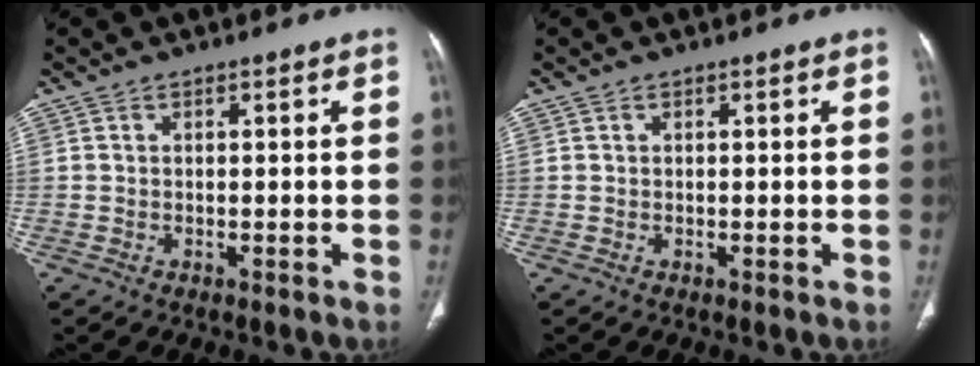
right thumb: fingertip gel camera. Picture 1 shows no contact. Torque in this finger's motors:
{"motor_torque": [0.22, 0.02, -0.38, -0.21, 0.02]}